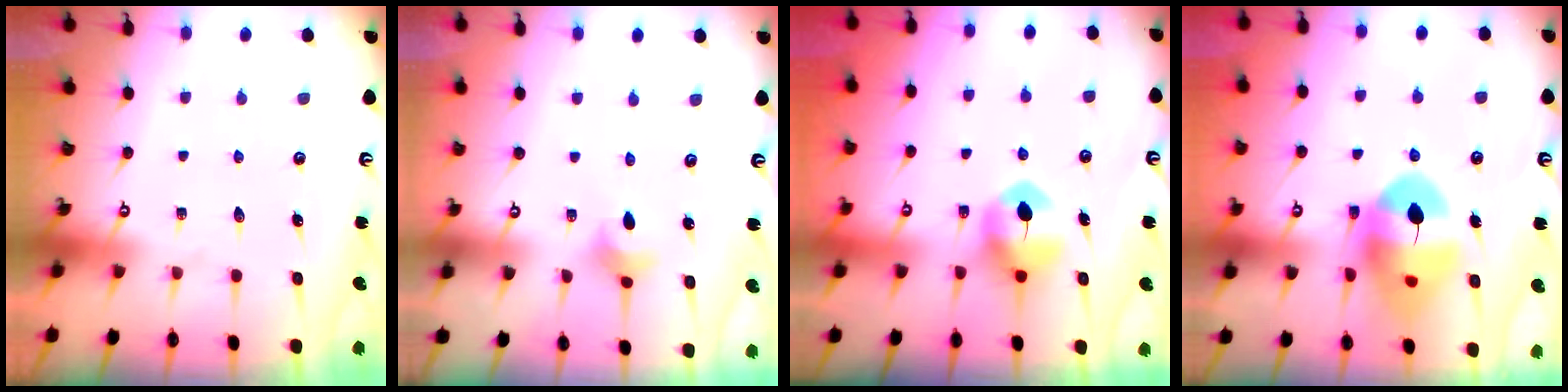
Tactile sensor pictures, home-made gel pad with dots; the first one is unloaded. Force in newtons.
{"total": 3.2, "press": 3.1, "slide": 0.8}
{"total": 8.1, "press": 8.1, "slide": 0.3}
{"total": 13.3, "press": 13.2, "slide": 1.6}